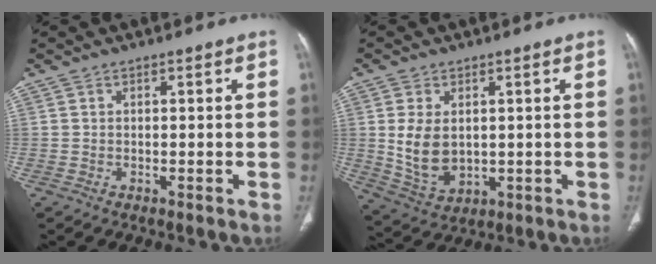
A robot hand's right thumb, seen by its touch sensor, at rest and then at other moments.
{"total": 8.9, "force": [0.8, 6.0, 6.6], "torque": [-0.116, -0.012, 0.034]}